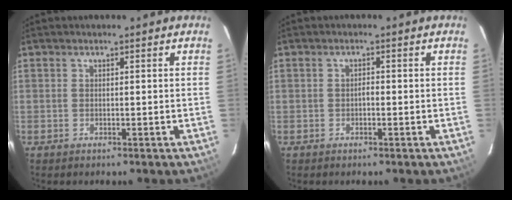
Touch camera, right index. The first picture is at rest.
{"total": 0.8, "force": [-0.4, 0.5, 0.6], "torque": [-0.010, 0.006, -0.007]}